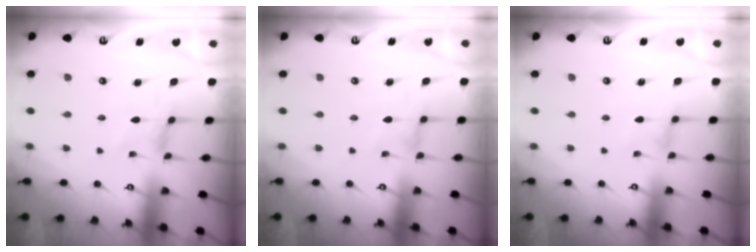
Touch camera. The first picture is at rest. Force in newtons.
{"total": 0.0}
{"total": 0.0}